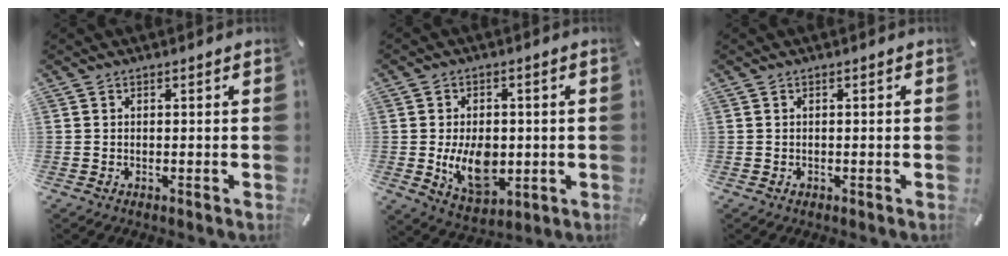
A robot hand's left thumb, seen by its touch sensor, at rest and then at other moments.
{"total": 11.4, "force": [-1.3, 7.9, 8.2], "torque": [-0.143, -0.006, -0.021]}
{"total": 1.0, "force": [-0.5, 0.8, 0.5], "torque": [-0.011, 0.002, -0.010]}